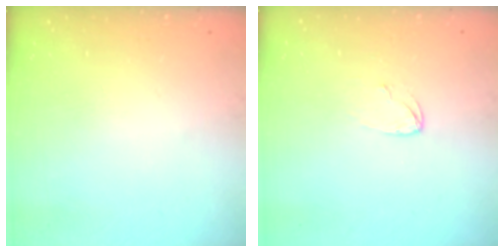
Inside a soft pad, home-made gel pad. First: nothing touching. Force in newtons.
{"total": 3.8, "press": 3.7, "slide": 0.4}